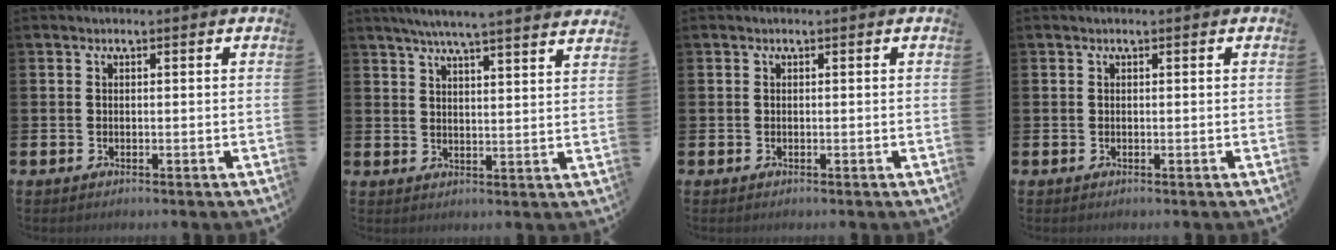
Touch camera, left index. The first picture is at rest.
{"total": 6.0, "force": [5.6, -0.4, 2.0], "torque": [-0.051, -0.025, 0.098]}
{"total": 0.0}
{"total": 0.0}